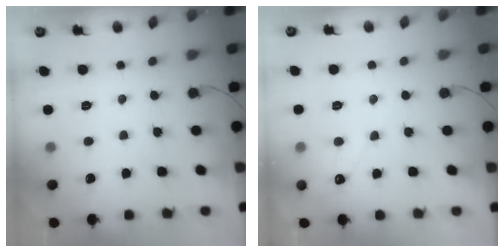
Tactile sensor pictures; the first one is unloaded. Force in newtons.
{"total": 2.2, "press": 2.2, "slide": 0.2}